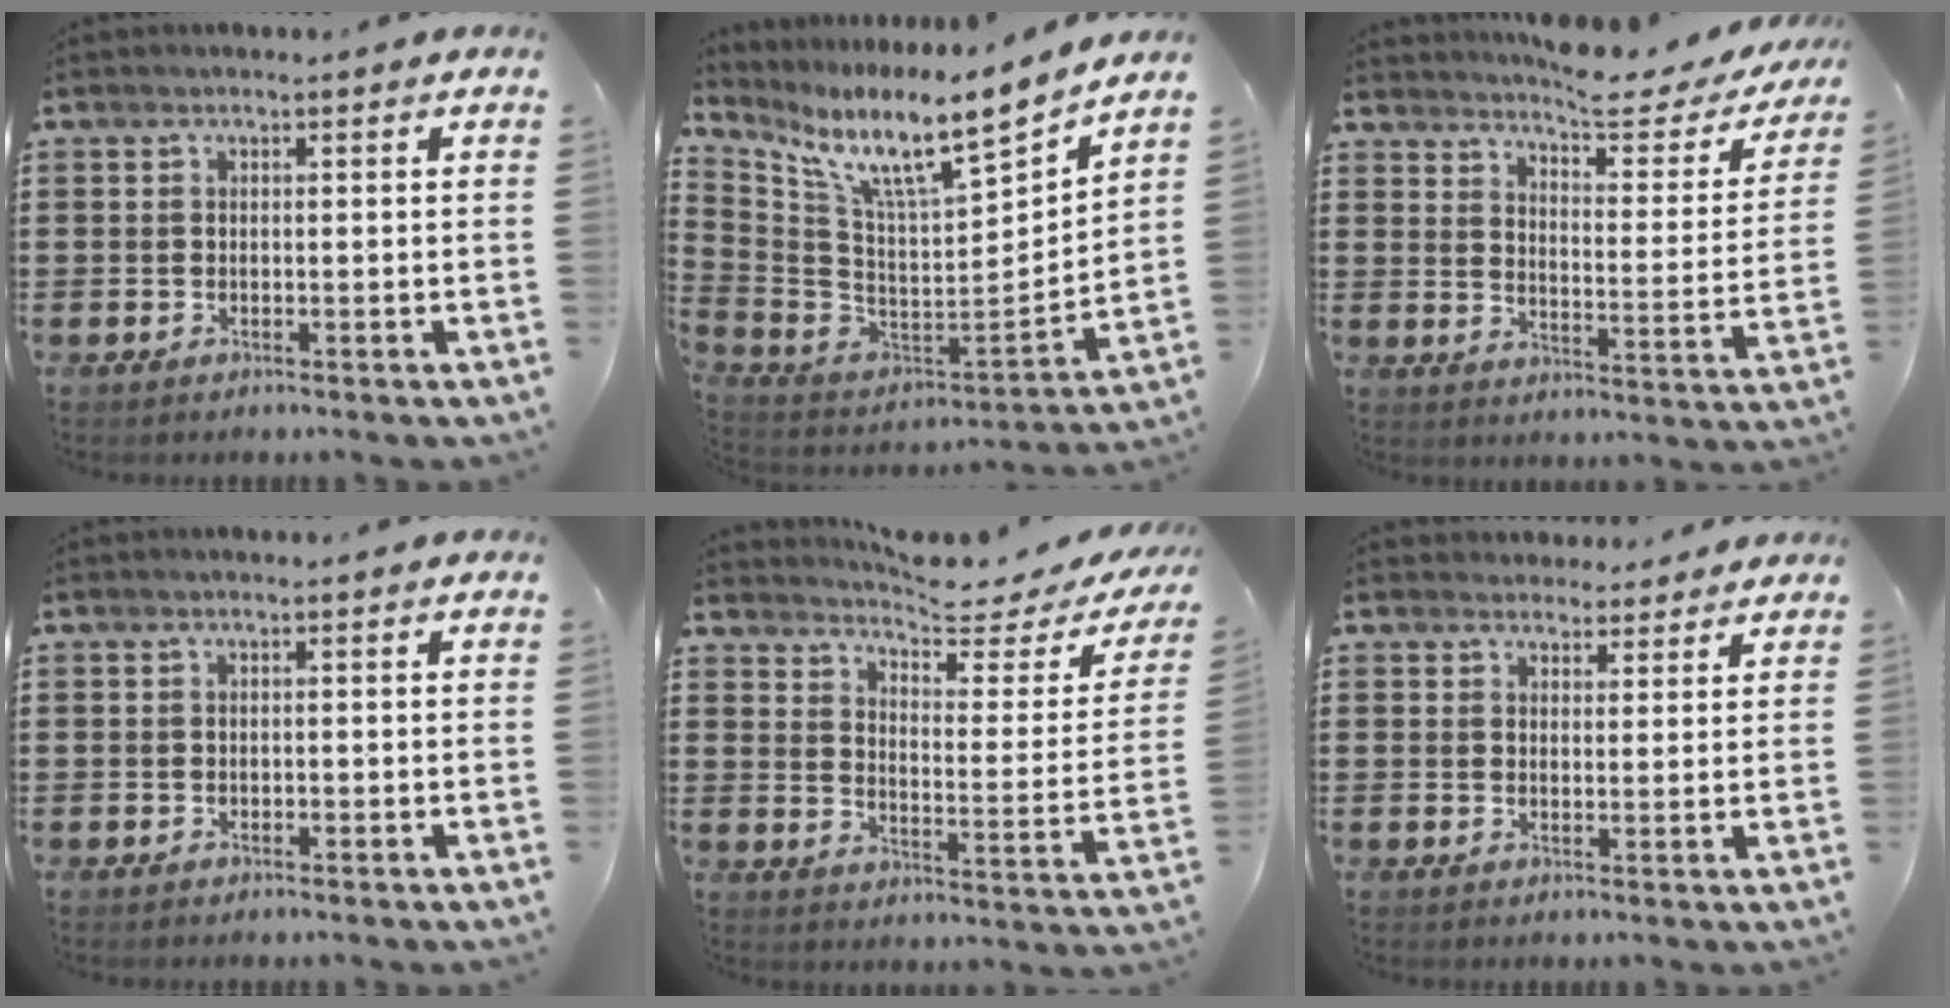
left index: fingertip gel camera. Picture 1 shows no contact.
{"total": 10.8, "force": [7.5, 1.4, 7.7], "torque": [-0.168, -0.059, 0.118]}
{"total": 6.3, "force": [5.8, 0.7, 2.5], "torque": [-0.051, -0.040, 0.093]}
{"total": 0.0}
{"total": 4.8, "force": [4.4, 0.2, 2.0], "torque": [-0.048, -0.039, 0.066]}
{"total": 3.1, "force": [2.9, 1.2, -0.1], "torque": [-0.001, -0.005, 0.054]}